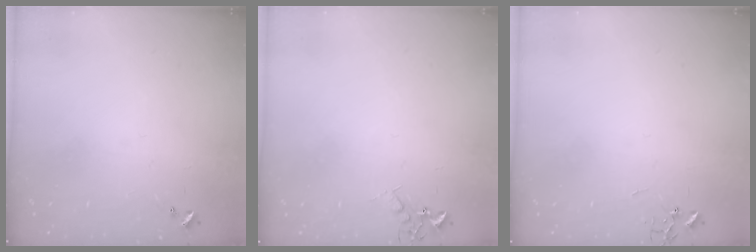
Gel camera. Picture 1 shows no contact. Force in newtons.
{"total": 5.8, "press": 5.7, "slide": 0.6}
{"total": 0.0}